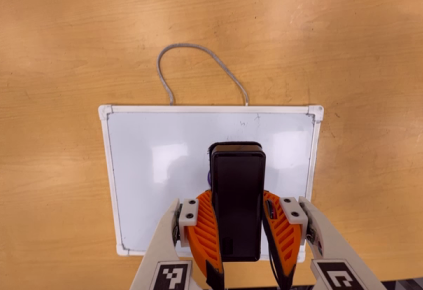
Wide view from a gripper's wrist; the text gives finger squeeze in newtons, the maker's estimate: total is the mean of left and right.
{"total": 10.3, "left": 8.5, "right": 12.1}